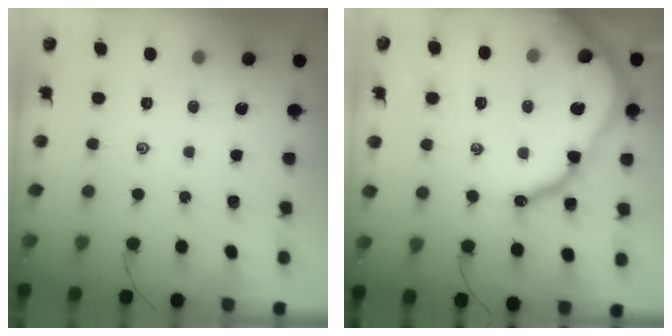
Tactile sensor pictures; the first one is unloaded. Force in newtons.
{"total": 16.4, "press": 16.3, "slide": 1.4}